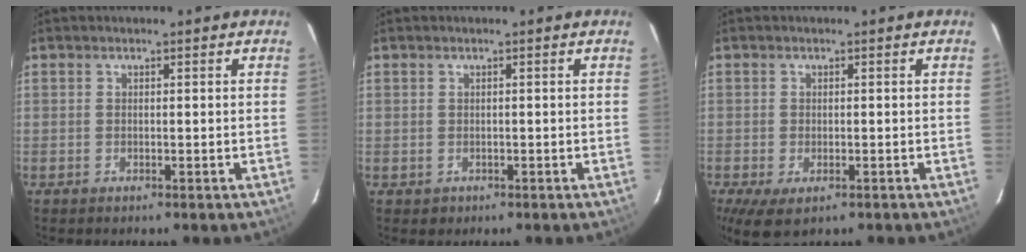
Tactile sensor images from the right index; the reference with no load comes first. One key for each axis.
{"total": 1.5, "fx": -0.1, "fy": 1.5, "fz": -0.1, "tx": 0.006, "ty": -0.001, "tz": 0.004}
{"total": 6.0, "fx": -2.8, "fy": 3.4, "fz": 4.1, "tx": -0.080, "ty": -0.027, "tz": -0.042}